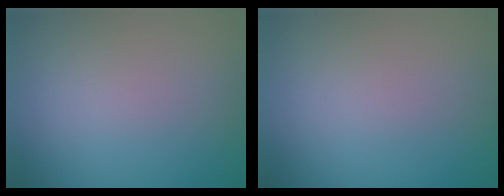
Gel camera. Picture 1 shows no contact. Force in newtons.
{"total": 0.0}